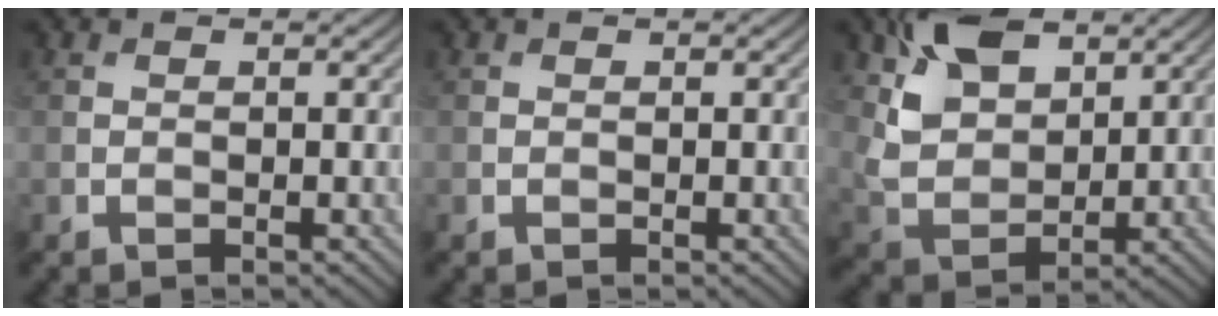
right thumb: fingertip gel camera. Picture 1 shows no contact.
{"total": 0.0}
{"total": 9.5, "force": [5.1, 5.5, 5.9], "torque": [-0.145, -0.002, 0.101]}